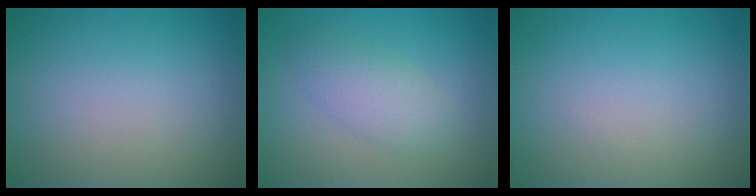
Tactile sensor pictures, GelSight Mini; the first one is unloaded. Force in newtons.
{"total": 3.0, "press": 3.0, "slide": 0.1}
{"total": 0.0}